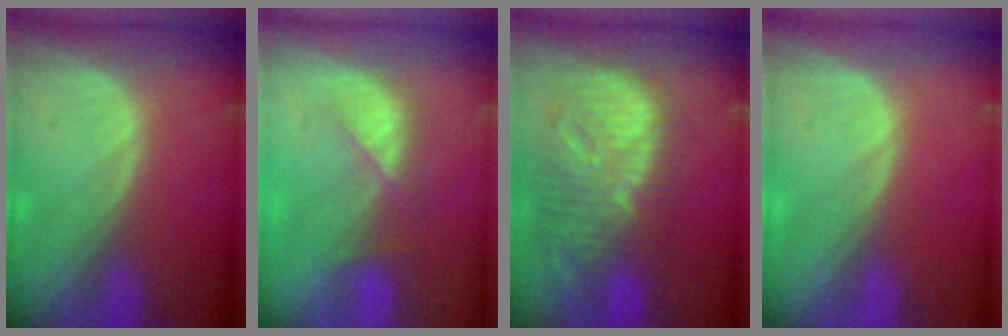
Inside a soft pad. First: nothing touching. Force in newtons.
{"total": 3.7, "press": 3.7, "slide": 0.6}
{"total": 12.8, "press": 11.2, "slide": 6.3}
{"total": 0.0}